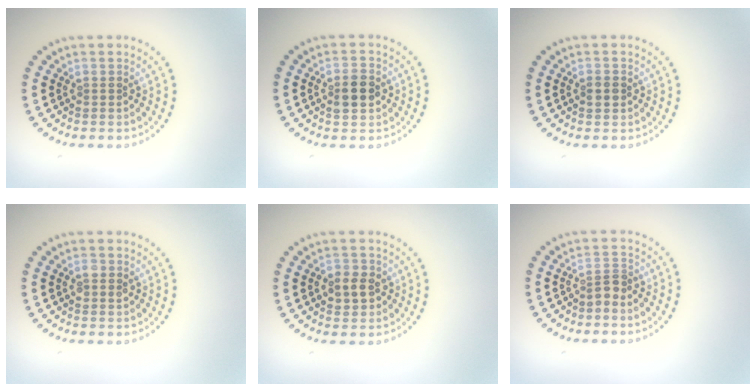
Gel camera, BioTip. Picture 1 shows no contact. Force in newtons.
{"total": 2.9, "press": 2.9, "slide": 0.2}
{"total": 1.6, "press": 1.6, "slide": 0.3}
{"total": 1.1, "press": 1.1, "slide": 0.2}
{"total": 2.6, "press": 2.6, "slide": 0.6}
{"total": 1.6, "press": 1.2, "slide": 1.0}